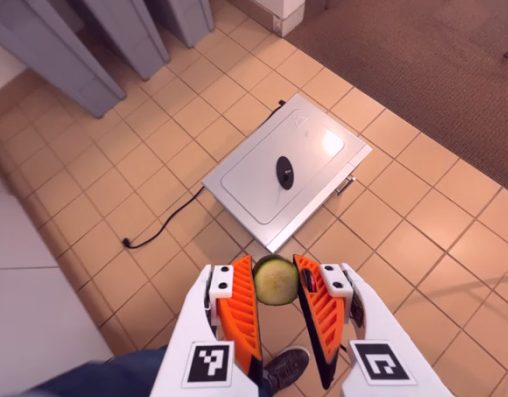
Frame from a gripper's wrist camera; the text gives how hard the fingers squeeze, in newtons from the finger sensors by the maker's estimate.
{"total": 6.3, "left": 5.5, "right": 7.1}